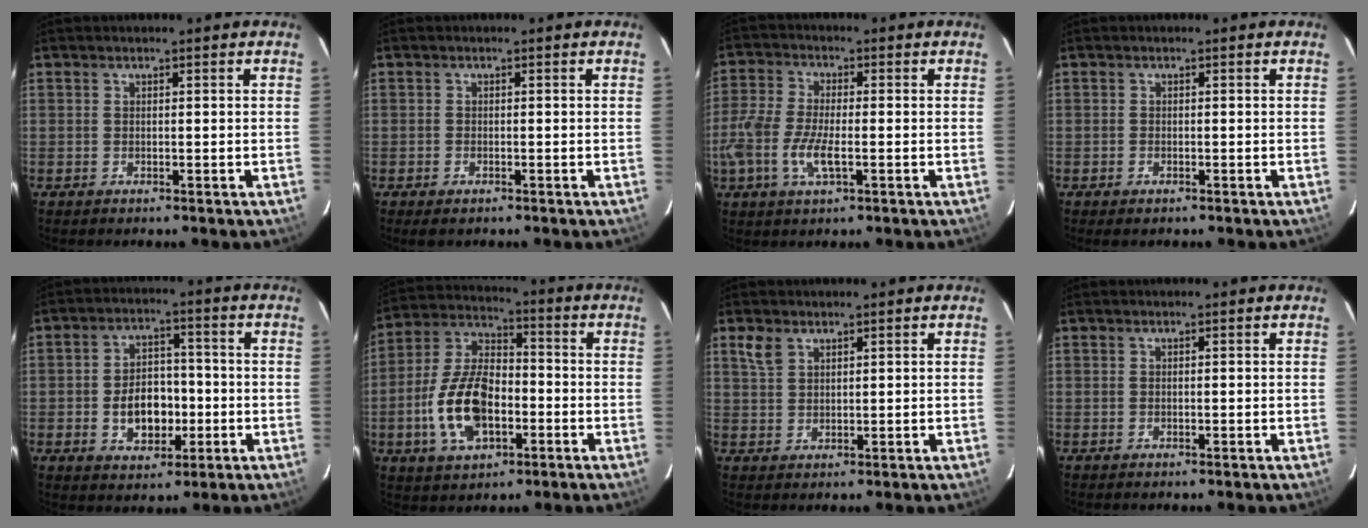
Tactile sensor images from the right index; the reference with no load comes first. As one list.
[{"total": 1.6, "force": [-1.1, 0.9, 0.8], "torque": [-0.016, -0.004, -0.020]}, {"total": 8.8, "force": [-3.0, 3.3, 7.6], "torque": [-0.170, -0.005, -0.064]}, {"total": 1.1, "force": [-0.8, 0.6, 0.4], "torque": [-0.008, -0.002, -0.014]}, {"total": 9.1, "force": [-2.2, 6.3, 6.2], "torque": [-0.120, 0.018, -0.025]}, {"total": 14.8, "force": [-4.4, 8.2, 11.4], "torque": [-0.236, 0.014, -0.075]}, {"total": 3.4, "force": [2.1, 2.1, 1.7], "torque": [-0.034, 0.006, 0.044]}, {"total": 0.0}]